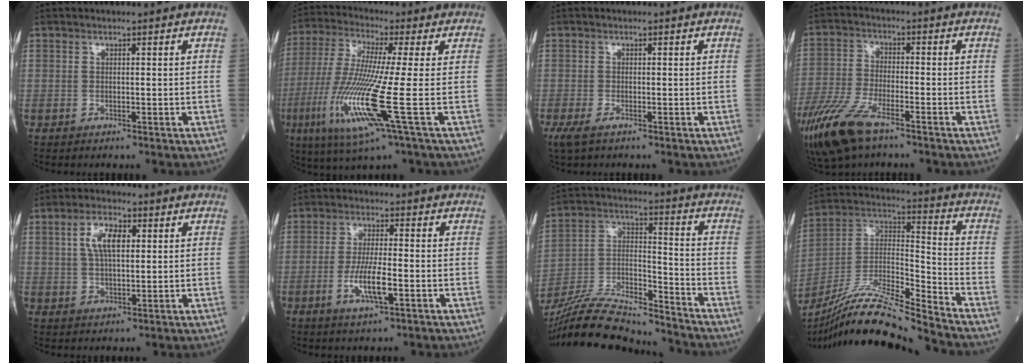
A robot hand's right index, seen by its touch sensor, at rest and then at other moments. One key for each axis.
{"total": 14.4, "fx": -3.9, "fy": -0.6, "fz": 13.9, "tx": -0.300, "ty": -0.024, "tz": -0.082}
{"total": 2.6, "fx": -1.6, "fy": 0.8, "fz": 1.9, "tx": -0.047, "ty": -0.009, "tz": -0.030}
{"total": 11.7, "fx": -7.8, "fy": 3.4, "fz": 8.0, "tx": -0.173, "ty": -0.025, "tz": -0.151}
{"total": 6.2, "fx": 1.8, "fy": 2.5, "fz": 5.3, "tx": -0.108, "ty": 0.010, "tz": 0.037}
{"total": 6.5, "fx": -2.1, "fy": 1.0, "fz": 6.1, "tx": -0.117, "ty": -0.006, "tz": -0.038}
{"total": 19.2, "fx": -18.1, "fy": 1.8, "fz": 6.1, "tx": -0.133, "ty": 0.003, "tz": -0.319}
{"total": 17.9, "fx": -16.2, "fy": -1.1, "fz": 7.6, "tx": -0.154, "ty": 0.017, "tz": -0.296}